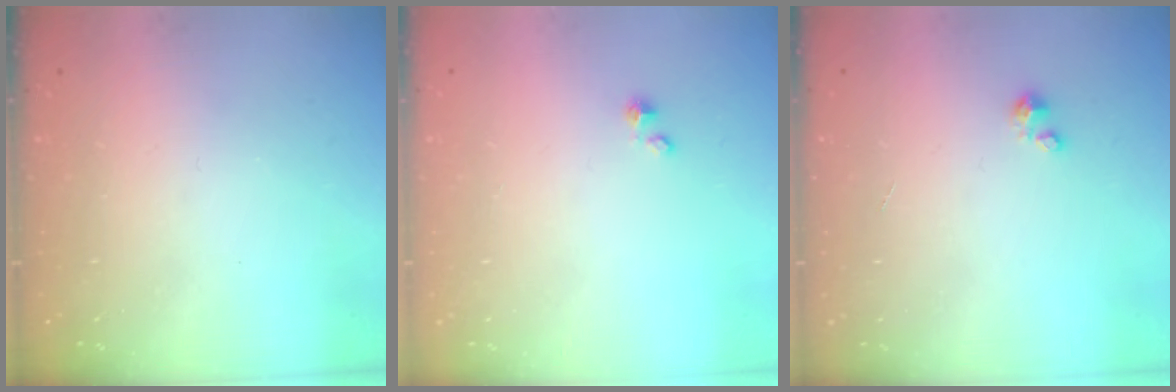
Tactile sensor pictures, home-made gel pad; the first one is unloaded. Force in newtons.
{"total": 1.5, "press": 1.5, "slide": 0.0}
{"total": 0.8, "press": 0.7, "slide": 0.3}